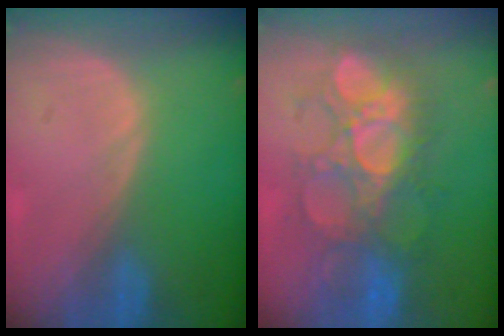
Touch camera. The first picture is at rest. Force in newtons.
{"total": 9.6, "press": 9.6, "slide": 0.1}